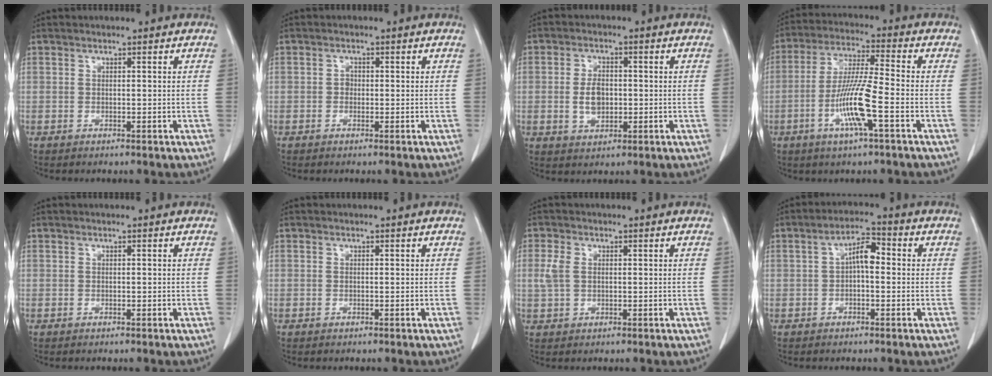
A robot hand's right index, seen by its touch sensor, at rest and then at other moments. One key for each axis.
{"total": 1.0, "fx": -0.1, "fy": 0.9, "fz": 0.5, "tx": -0.006, "ty": 0.004, "tz": -0.003}
{"total": 4.6, "fx": -0.3, "fy": 2.9, "fz": 3.6, "tx": -0.072, "ty": 0.004, "tz": 0.000}
{"total": 10.5, "fx": -3.5, "fy": 0.3, "fz": 9.9, "tx": -0.196, "ty": -0.007, "tz": -0.071}
{"total": 0.0}
{"total": 0.0}
{"total": 2.1, "fx": 0.4, "fy": 1.6, "fz": 1.3, "tx": -0.038, "ty": 0.008, "tz": 0.011}
{"total": 4.8, "fx": 0.3, "fy": 2.0, "fz": 4.3, "tx": -0.078, "ty": 0.023, "tz": 0.001}